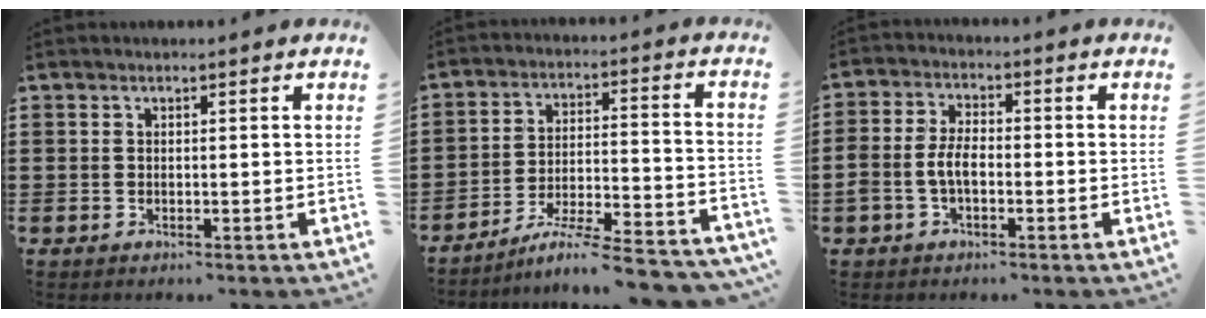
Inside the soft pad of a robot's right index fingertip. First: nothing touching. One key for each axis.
{"total": 7.4, "fx": -6.5, "fy": 0.0, "fz": 3.5, "tx": -0.058, "ty": -0.008, "tz": -0.127}
{"total": 4.4, "fx": -1.3, "fy": 2.5, "fz": 3.4, "tx": -0.083, "ty": -0.001, "tz": -0.029}